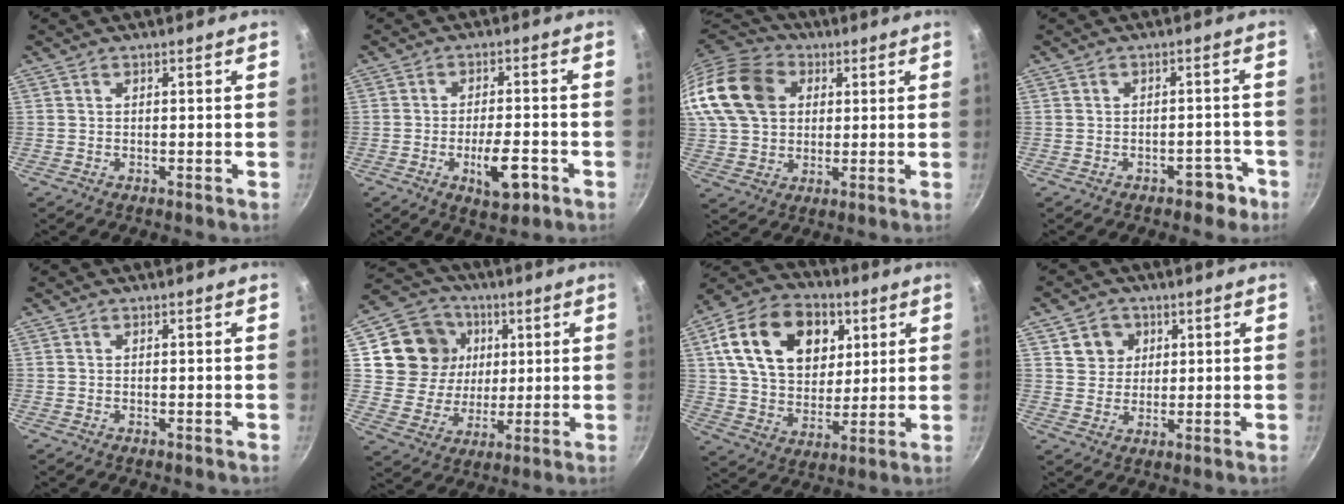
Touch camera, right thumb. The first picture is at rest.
{"total": 8.0, "force": [-3.2, 3.0, 6.7], "torque": [-0.087, 0.014, -0.045]}
{"total": 20.4, "force": [5.7, 15.8, 11.6], "torque": [-0.236, 0.022, 0.099]}
{"total": 6.6, "force": [-4.2, 3.8, 3.4], "torque": [0.007, 0.058, -0.034]}
{"total": 0.0}
{"total": 14.0, "force": [3.8, 12.5, 5.1], "torque": [-0.069, -0.003, 0.067]}
{"total": 21.8, "force": [7.4, 15.4, 13.6], "torque": [-0.211, -0.005, 0.121]}
{"total": 5.5, "force": [2.1, 4.9, 1.4], "torque": [0.010, 0.002, 0.036]}